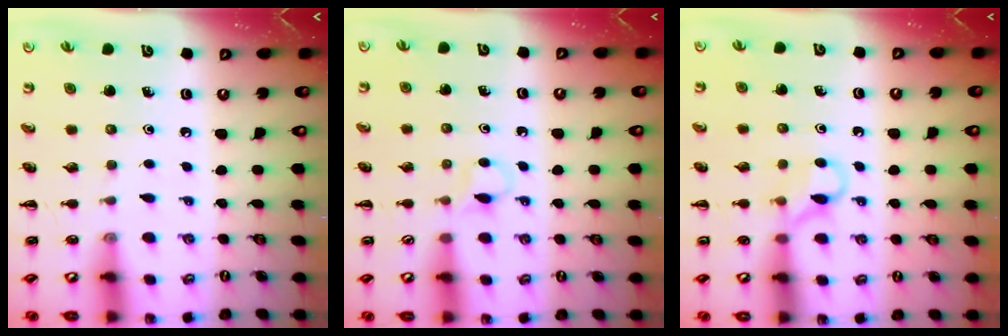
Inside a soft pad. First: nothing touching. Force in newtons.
{"total": 3.6, "press": 3.4, "slide": 1.3}
{"total": 6.1, "press": 5.9, "slide": 1.7}